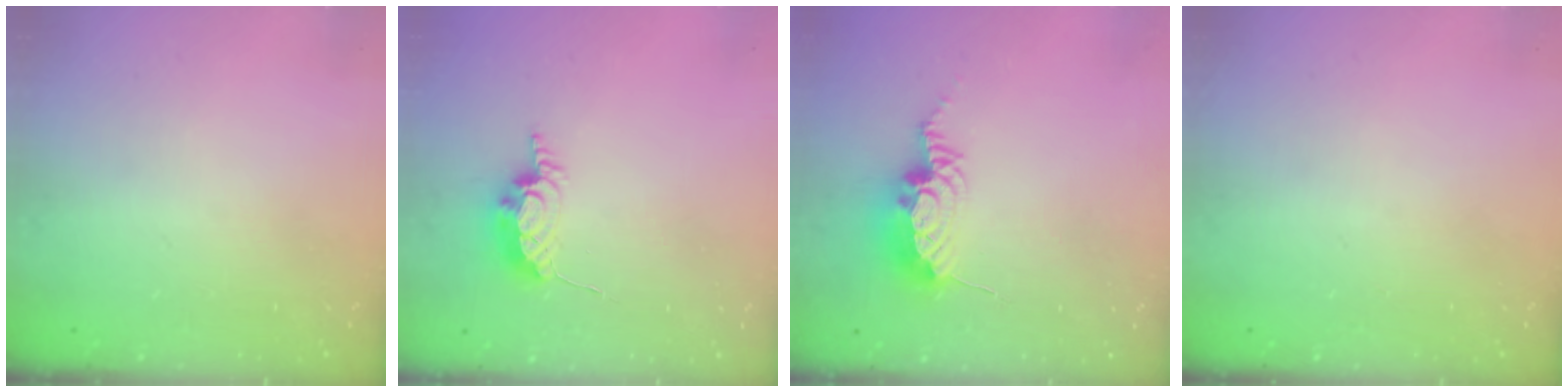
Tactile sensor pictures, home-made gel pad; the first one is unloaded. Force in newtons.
{"total": 7.3, "press": 7.3, "slide": 0.4}
{"total": 9.7, "press": 9.7, "slide": 1.1}
{"total": 0.0}